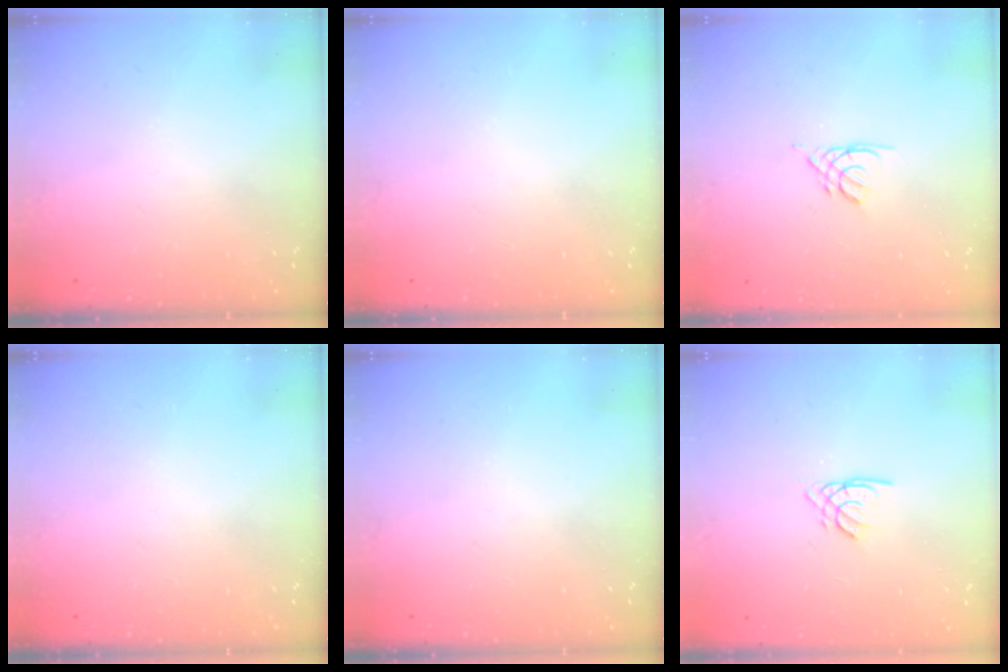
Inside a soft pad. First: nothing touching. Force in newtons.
{"total": 0.0}
{"total": 2.1, "press": 2.0, "slide": 0.4}
{"total": 0.0}
{"total": 0.0}
{"total": 1.6, "press": 1.6, "slide": 0.2}